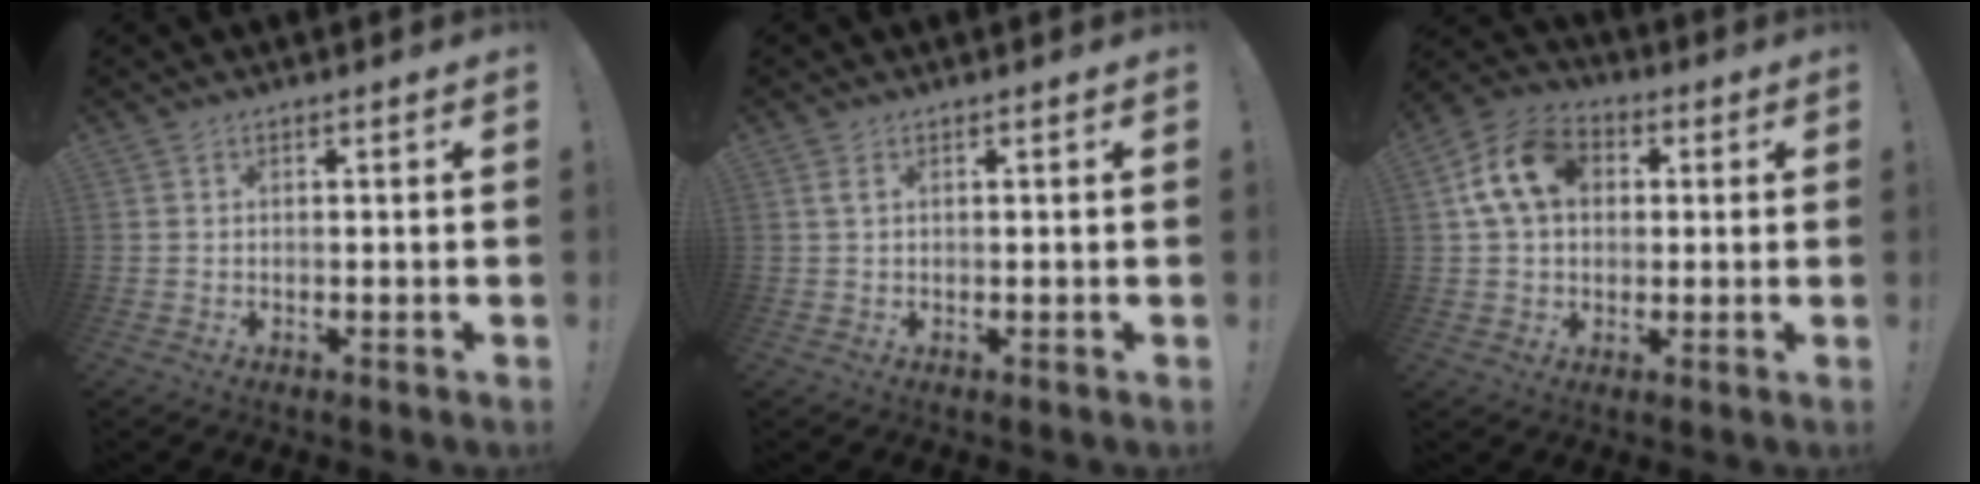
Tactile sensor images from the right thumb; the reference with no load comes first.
{"total": 1.2, "force": [0.5, 0.1, 1.1], "torque": [-0.017, -0.001, 0.007]}
{"total": 13.6, "force": [3.5, 10.1, 8.4], "torque": [-0.140, 0.011, 0.073]}